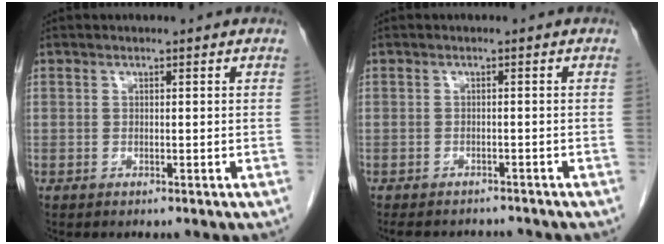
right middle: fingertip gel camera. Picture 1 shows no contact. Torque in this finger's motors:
{"motor_torque": [0.02, -0.02, 0.00, -0.01]}